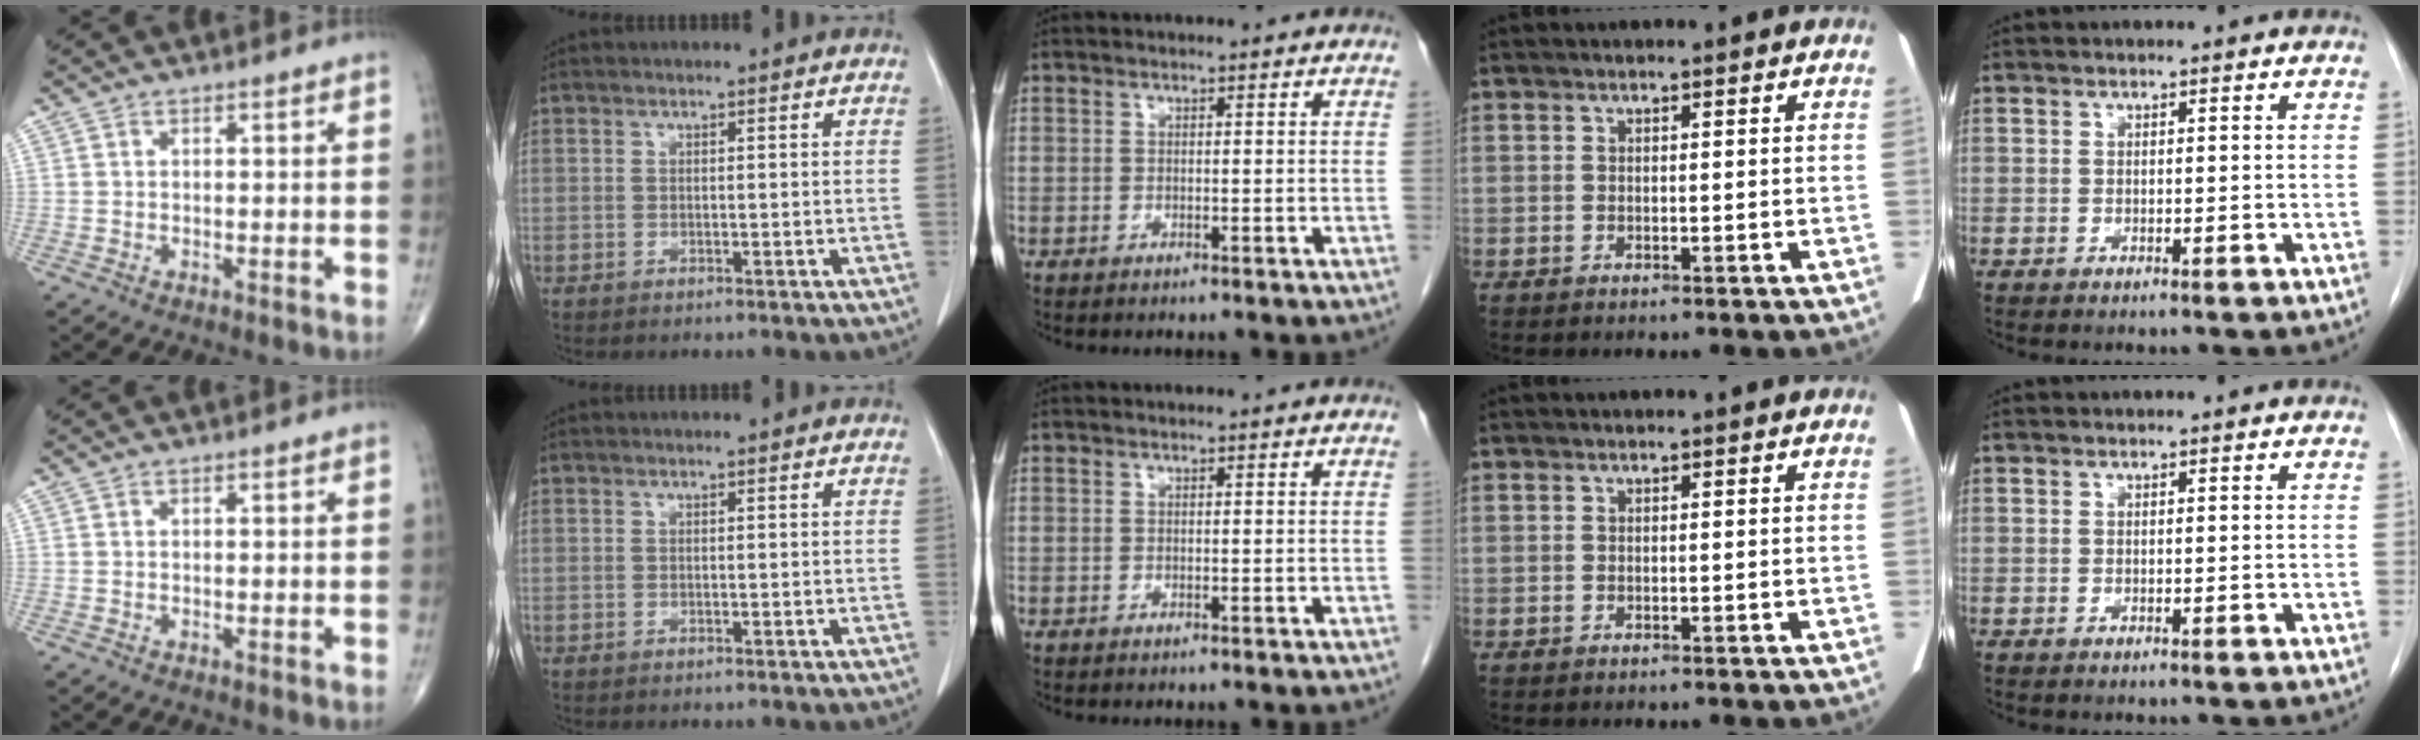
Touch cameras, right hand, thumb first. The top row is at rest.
{}